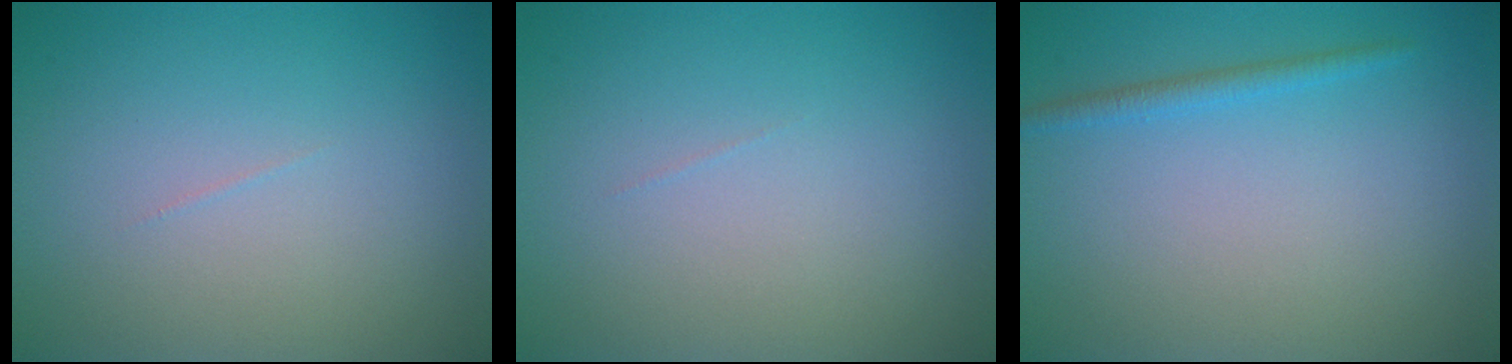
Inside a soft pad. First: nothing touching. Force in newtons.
{"total": 0.0}
{"total": 1.3, "press": 1.3, "slide": 0.1}